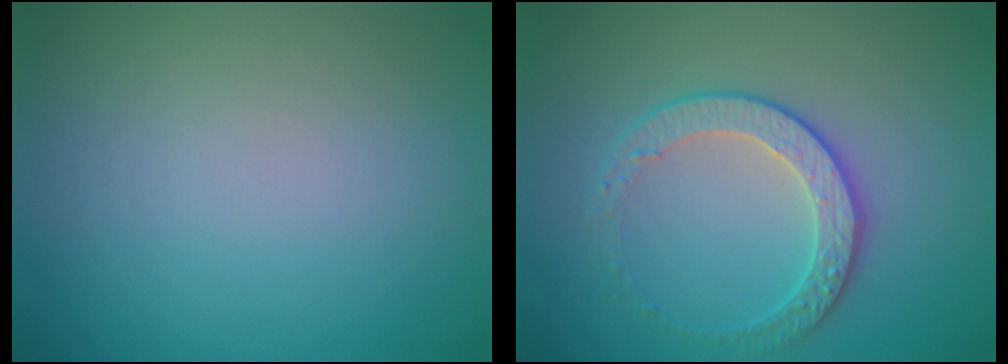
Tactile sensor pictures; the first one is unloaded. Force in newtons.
{"total": 2.8, "press": 2.4, "slide": 1.4}